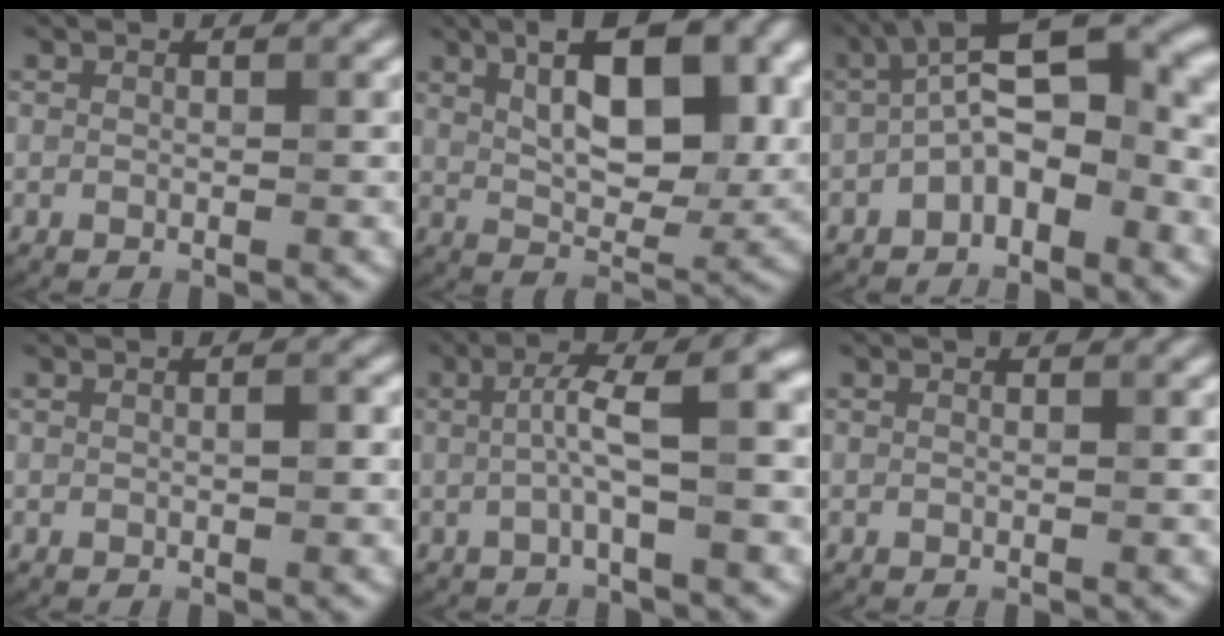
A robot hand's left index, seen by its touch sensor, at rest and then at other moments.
{"total": 10.5, "force": [3.5, 4.9, 8.7], "torque": [-0.118, 0.004, 0.052]}
{"total": 8.4, "force": [-1.9, 3.8, 7.2], "torque": [-0.120, 0.027, -0.047]}
{"total": 1.0, "force": [0.0, 0.2, 0.9], "torque": [-0.015, 0.001, 0.002]}
{"total": 4.8, "force": [0.2, 0.8, 4.7], "torque": [-0.080, 0.014, -0.003]}
{"total": 0.0}